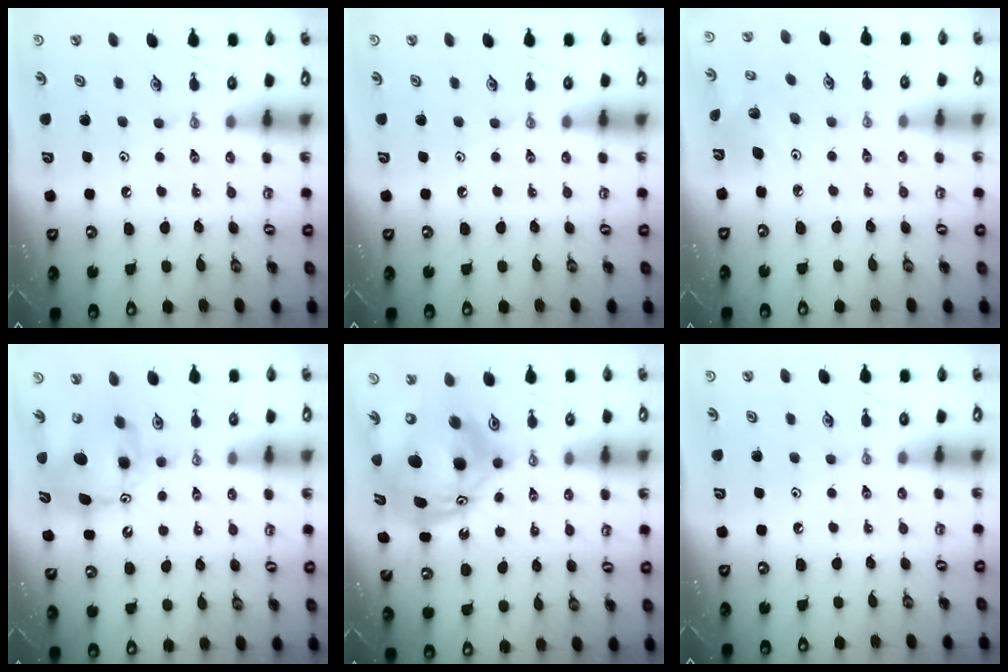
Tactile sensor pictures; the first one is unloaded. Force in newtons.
{"total": 0.0}
{"total": 5.3, "press": 5.1, "slide": 1.6}
{"total": 10.8, "press": 10.8, "slide": 0.9}
{"total": 18.2, "press": 18.0, "slide": 2.6}
{"total": 0.0}